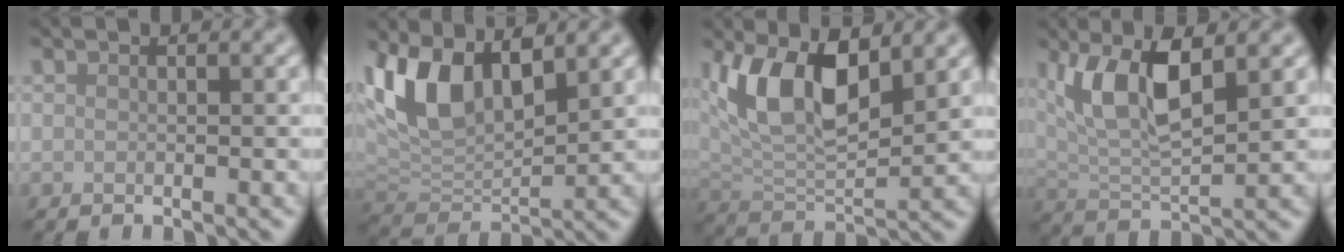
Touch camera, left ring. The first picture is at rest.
{"total": 8.0, "force": [3.5, 4.1, 6.0], "torque": [-0.123, 0.000, 0.062]}
{"total": 8.5, "force": [3.3, 3.9, 6.8], "torque": [-0.131, -0.006, 0.058]}
{"total": 7.1, "force": [2.6, 2.6, 6.1], "torque": [-0.122, -0.001, 0.050]}